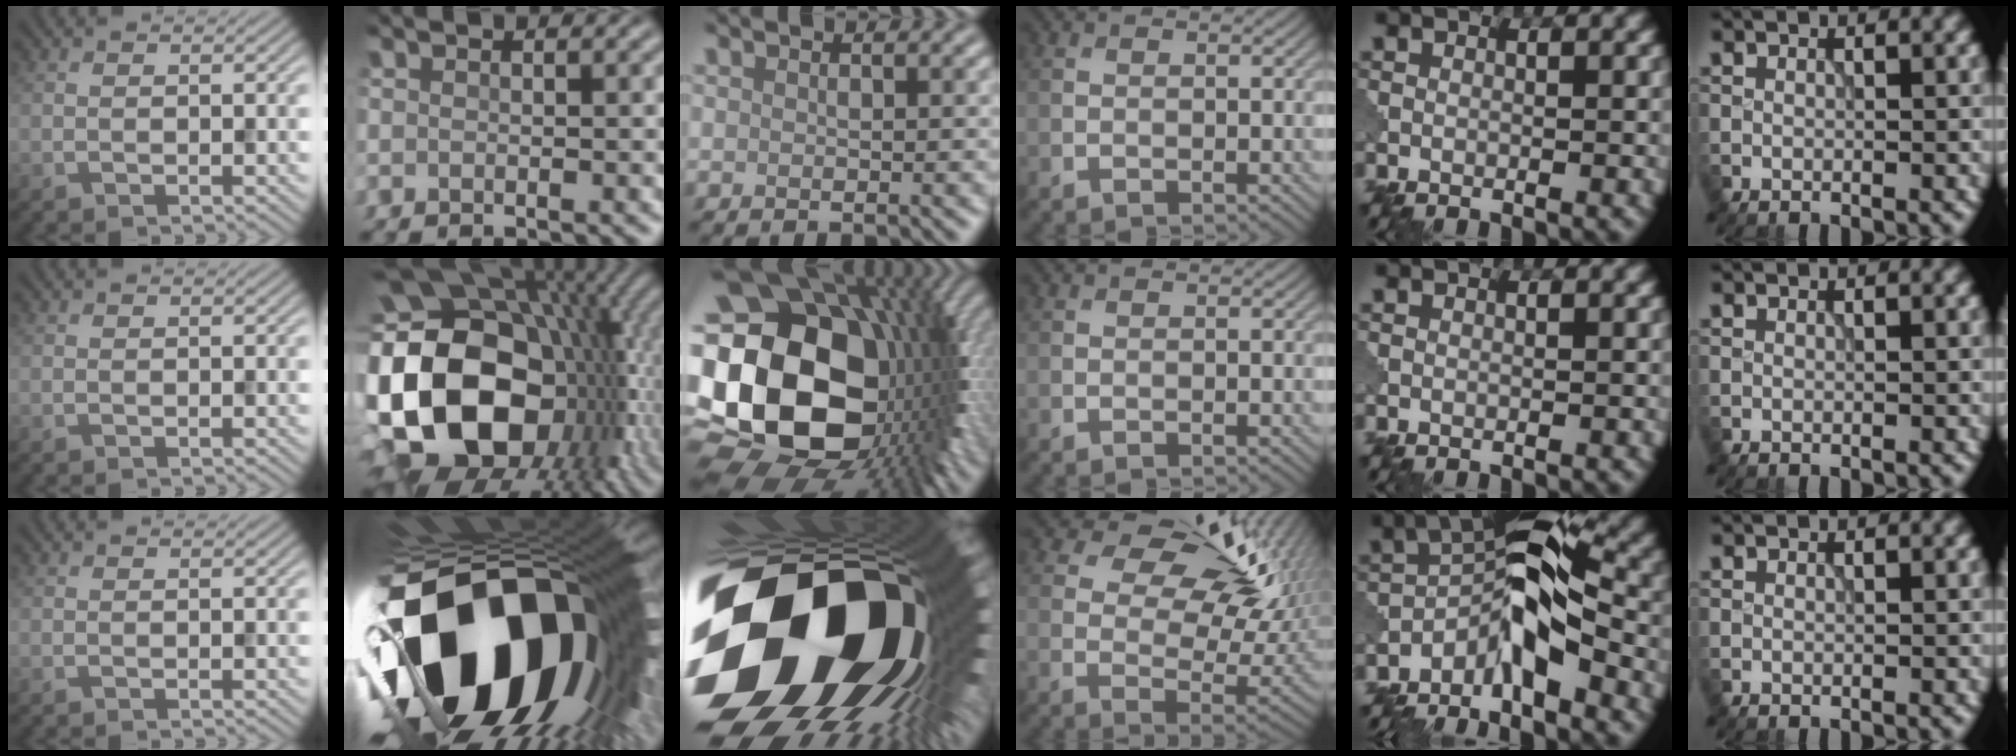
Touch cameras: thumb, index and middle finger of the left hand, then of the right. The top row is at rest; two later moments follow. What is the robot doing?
{"motion": "disassemble", "object": "puzzle pieces"}